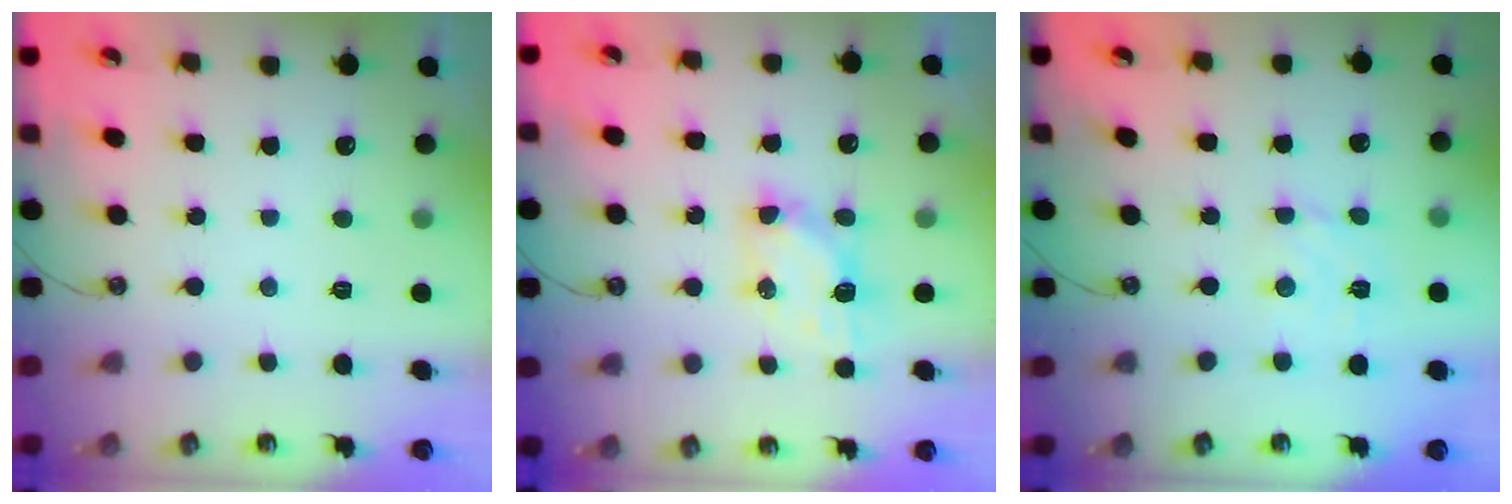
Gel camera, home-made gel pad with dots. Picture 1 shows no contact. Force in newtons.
{"total": 5.5, "press": 5.5, "slide": 0.1}
{"total": 3.1, "press": 3.1, "slide": 0.5}